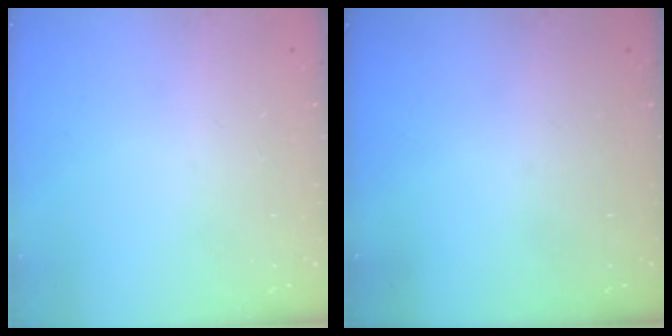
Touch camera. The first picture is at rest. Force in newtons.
{"total": 0.0}